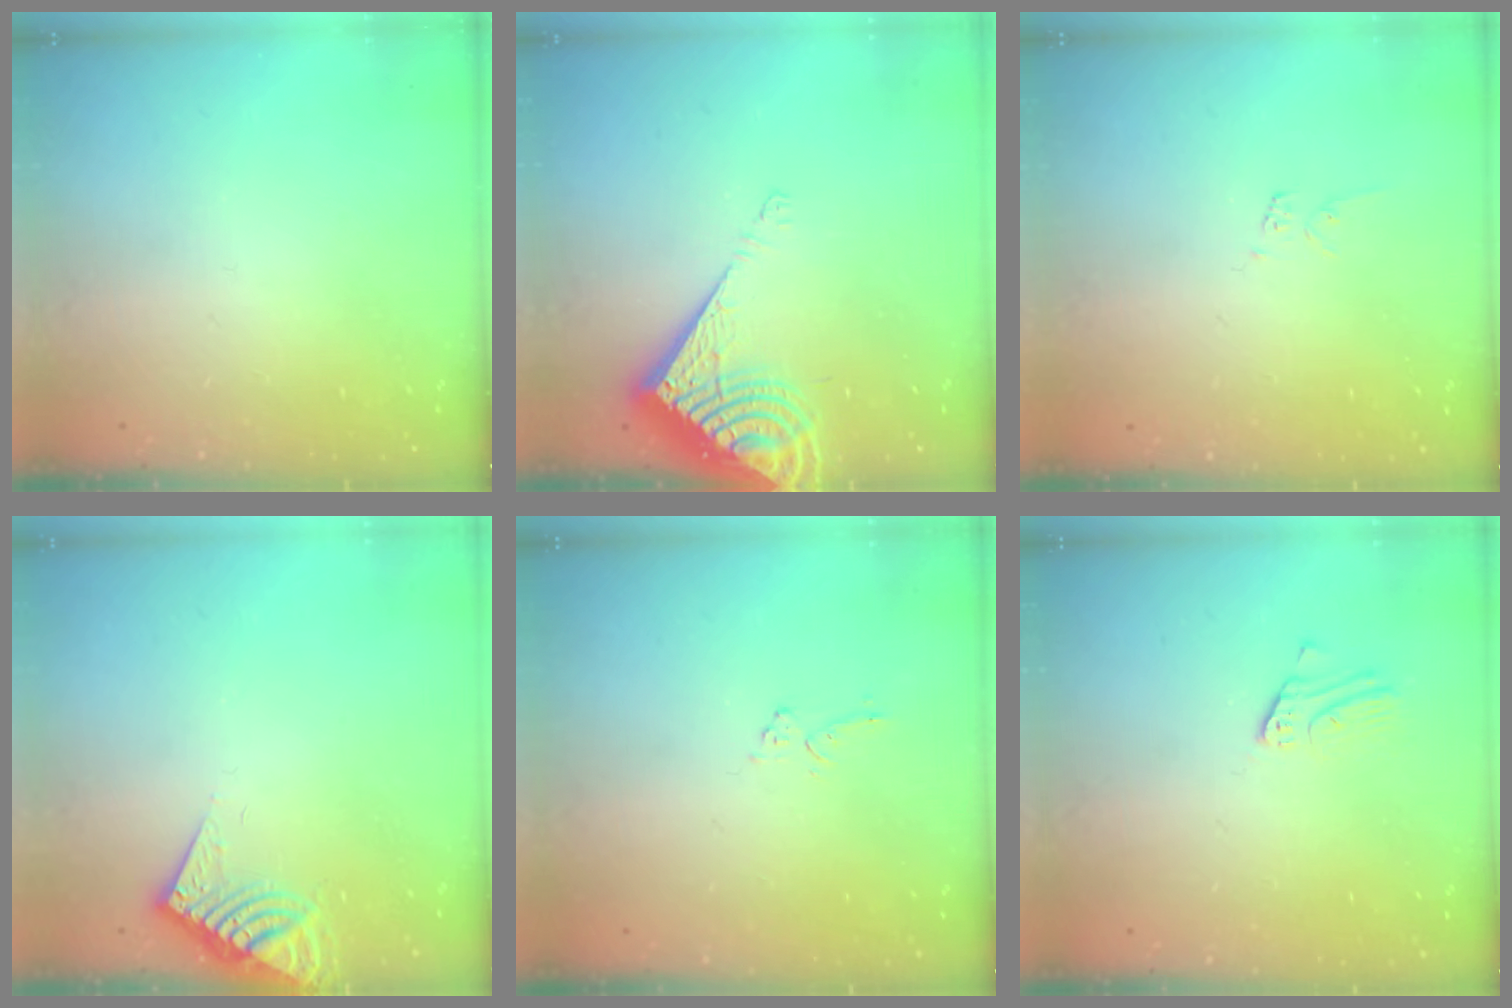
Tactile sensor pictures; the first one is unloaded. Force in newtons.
{"total": 11.7, "press": 11.6, "slide": 1.5}
{"total": 3.1, "press": 3.1, "slide": 0.2}
{"total": 8.5, "press": 8.5, "slide": 0.7}
{"total": 4.1, "press": 4.0, "slide": 0.5}
{"total": 2.0, "press": 2.0, "slide": 0.1}